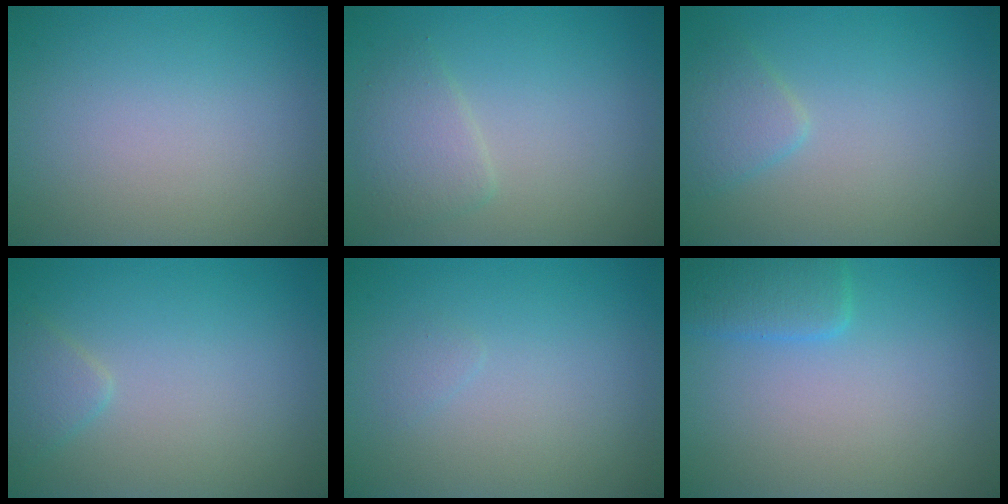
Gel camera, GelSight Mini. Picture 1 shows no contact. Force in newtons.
{"total": 2.3, "press": 2.3, "slide": 0.1}
{"total": 1.9, "press": 1.9, "slide": 0.2}
{"total": 1.4, "press": 1.4, "slide": 0.1}
{"total": 0.5, "press": 0.5, "slide": 0.0}
{"total": 2.7, "press": 2.7, "slide": 0.1}